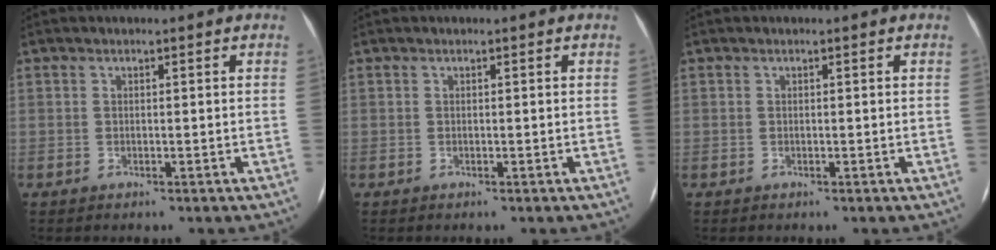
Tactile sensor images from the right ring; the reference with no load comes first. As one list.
[{"total": 0.0}, {"total": 0.0}]